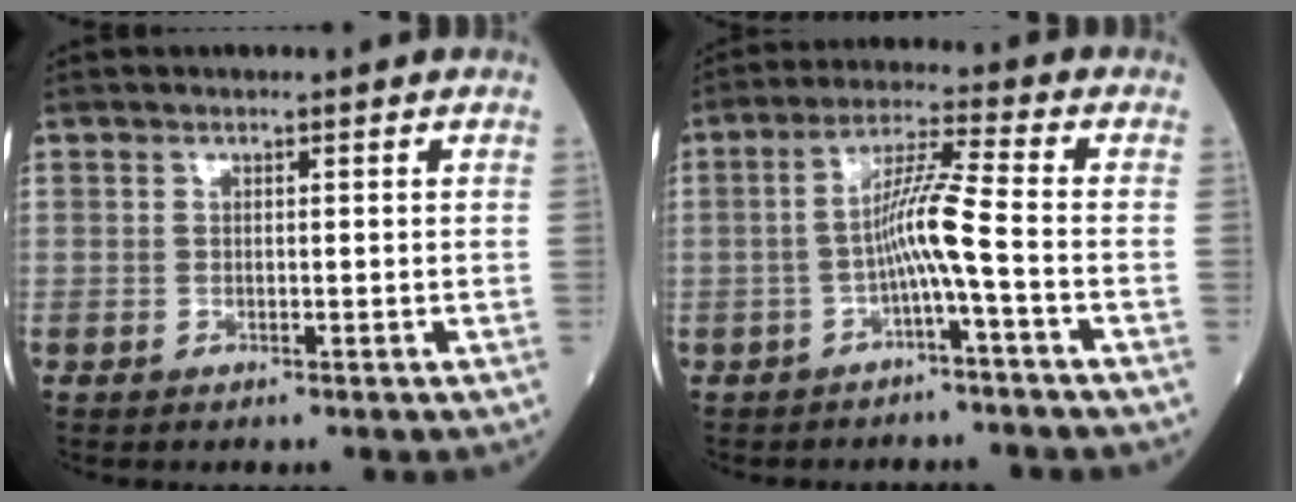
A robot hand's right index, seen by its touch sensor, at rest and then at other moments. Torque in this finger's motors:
{"motor_torque": [1.12, -0.26, 0.55, 0.19]}